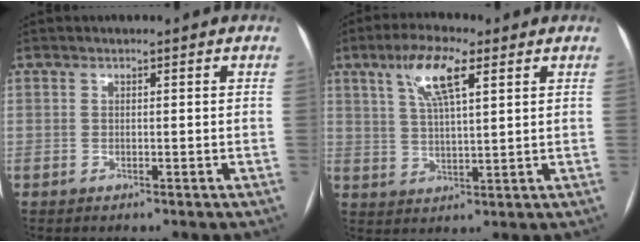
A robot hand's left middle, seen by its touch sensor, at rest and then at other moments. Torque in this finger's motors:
{"motor_torque": [0.84, -0.81, 0.20, 0.11]}